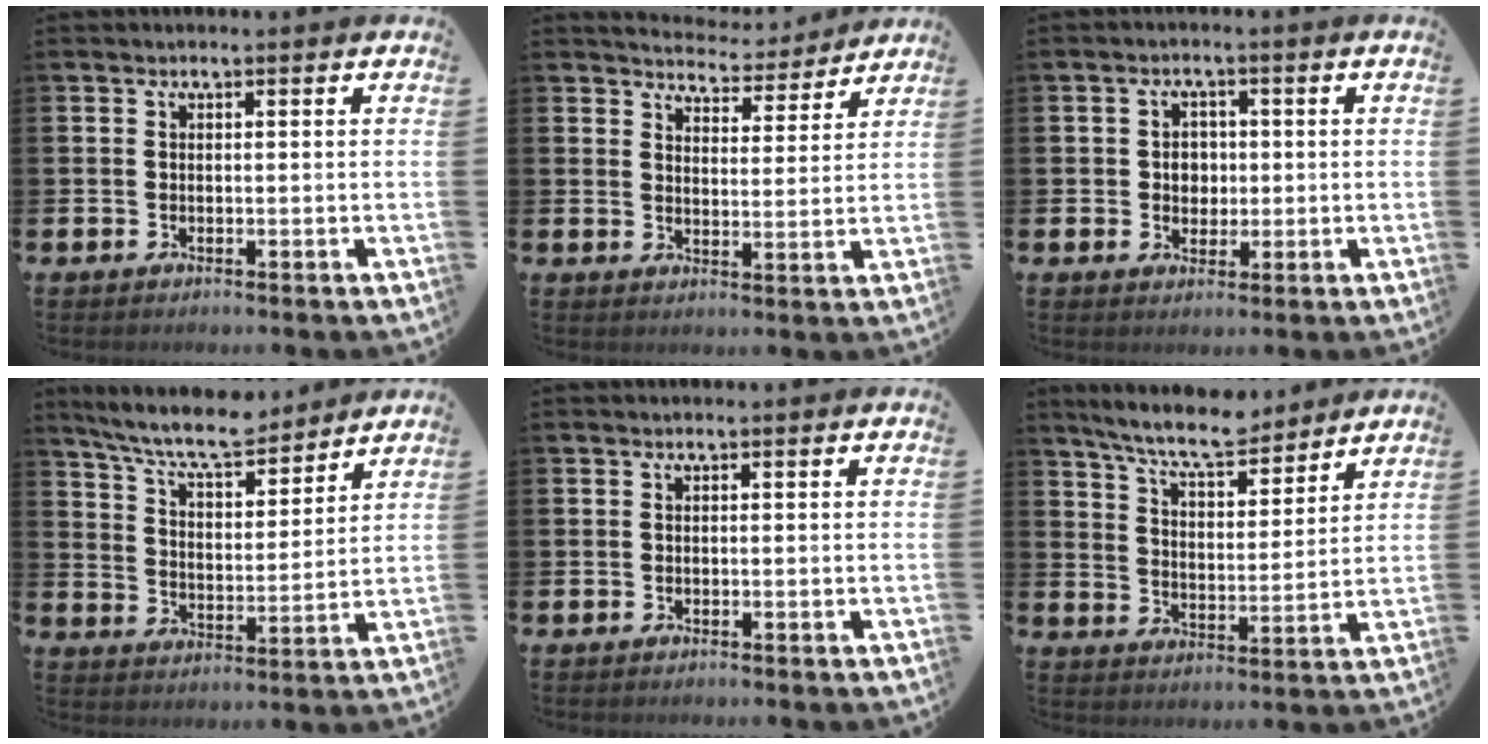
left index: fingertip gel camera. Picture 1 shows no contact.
{"total": 4.8, "force": [4.7, 0.9, 0.0], "torque": [-0.009, -0.038, 0.081]}
{"total": 3.0, "force": [0.4, 2.7, 1.3], "torque": [-0.016, 0.004, 0.000]}
{"total": 8.9, "force": [8.2, 1.6, 3.2], "torque": [-0.089, -0.044, 0.145]}
{"total": 0.0}
{"total": 8.7, "force": [8.0, 1.4, 3.1], "torque": [-0.082, -0.038, 0.146]}